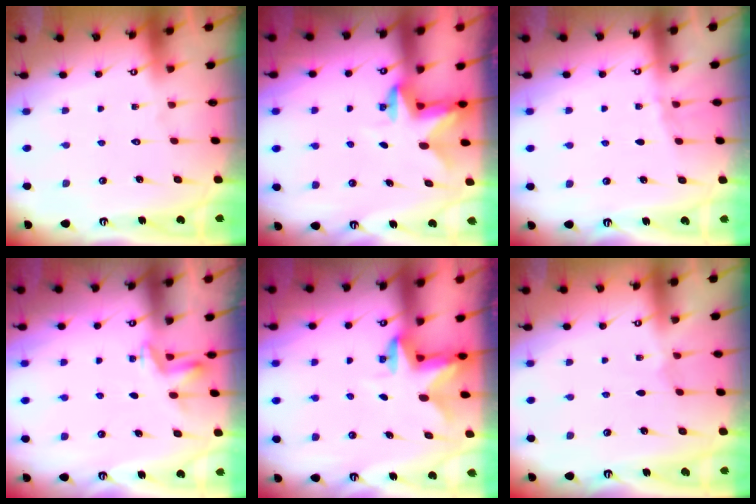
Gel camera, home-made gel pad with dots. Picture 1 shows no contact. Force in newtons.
{"total": 3.0, "press": 2.9, "slide": 0.6}
{"total": 1.8, "press": 1.8, "slide": 0.3}
{"total": 2.8, "press": 2.7, "slide": 0.9}
{"total": 2.6, "press": 2.6, "slide": 0.4}
{"total": 0.6, "press": 0.6, "slide": 0.2}